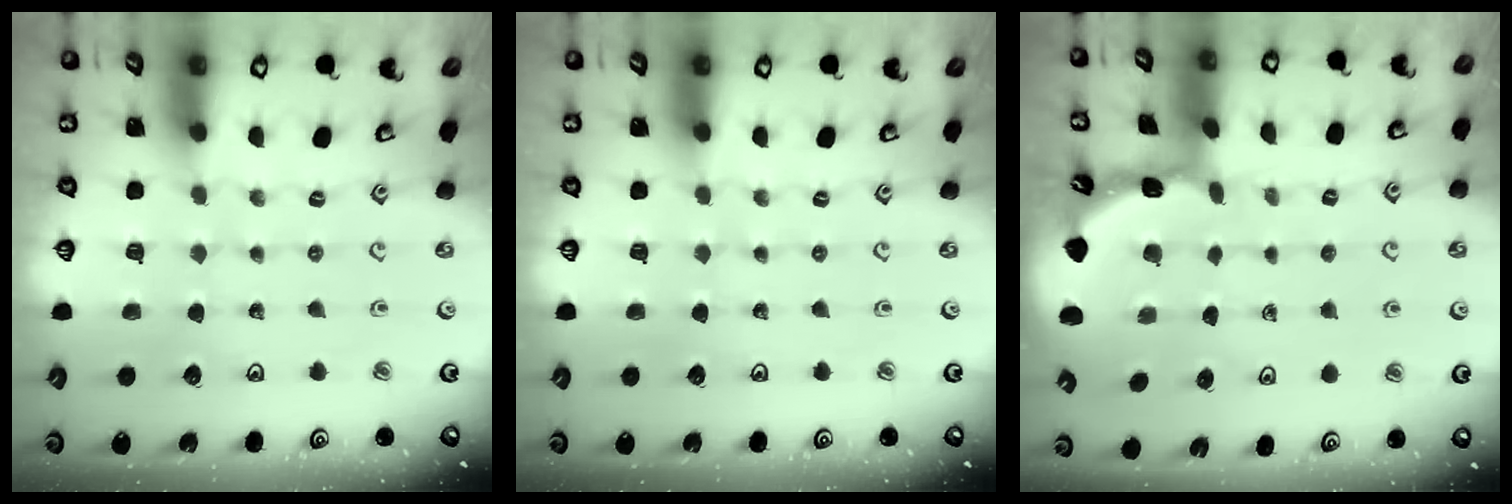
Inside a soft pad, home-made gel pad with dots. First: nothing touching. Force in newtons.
{"total": 0.0}
{"total": 1.8, "press": 1.8, "slide": 0.1}